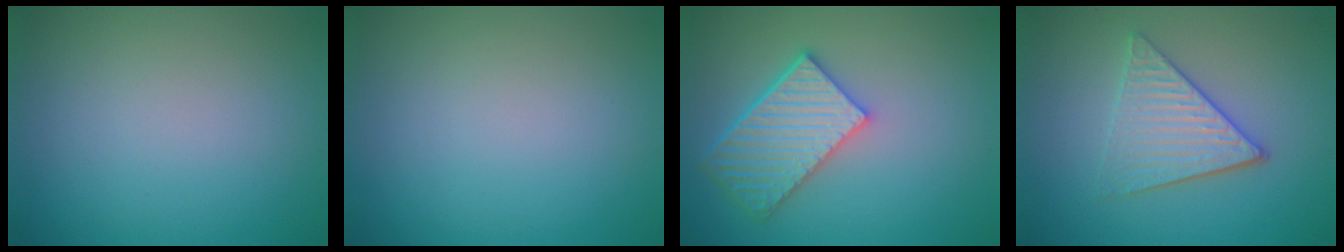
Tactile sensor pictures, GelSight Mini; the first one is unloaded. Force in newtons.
{"total": 0.0}
{"total": 5.4, "press": 4.7, "slide": 2.6}
{"total": 3.9, "press": 3.3, "slide": 2.0}